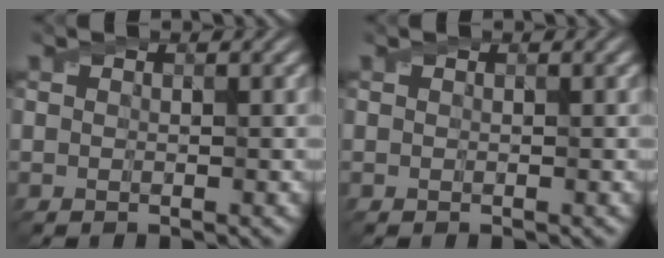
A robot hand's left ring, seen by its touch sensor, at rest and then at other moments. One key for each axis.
{"total": 0.0}